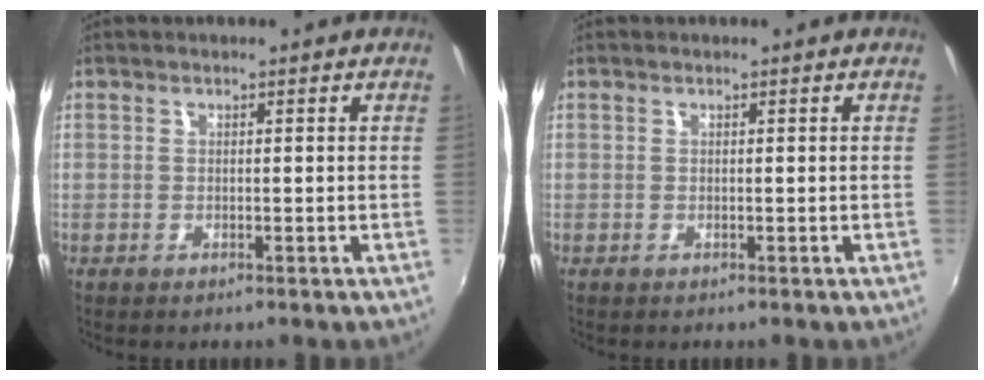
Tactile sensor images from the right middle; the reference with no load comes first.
{"total": 0.0}